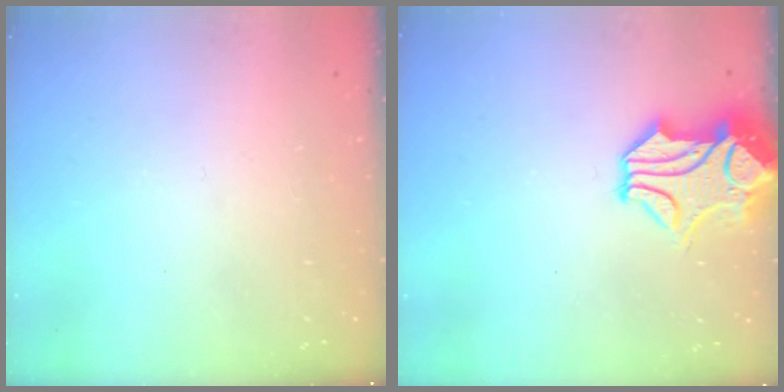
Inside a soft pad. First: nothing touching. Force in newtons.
{"total": 3.3, "press": 3.0, "slide": 1.4}